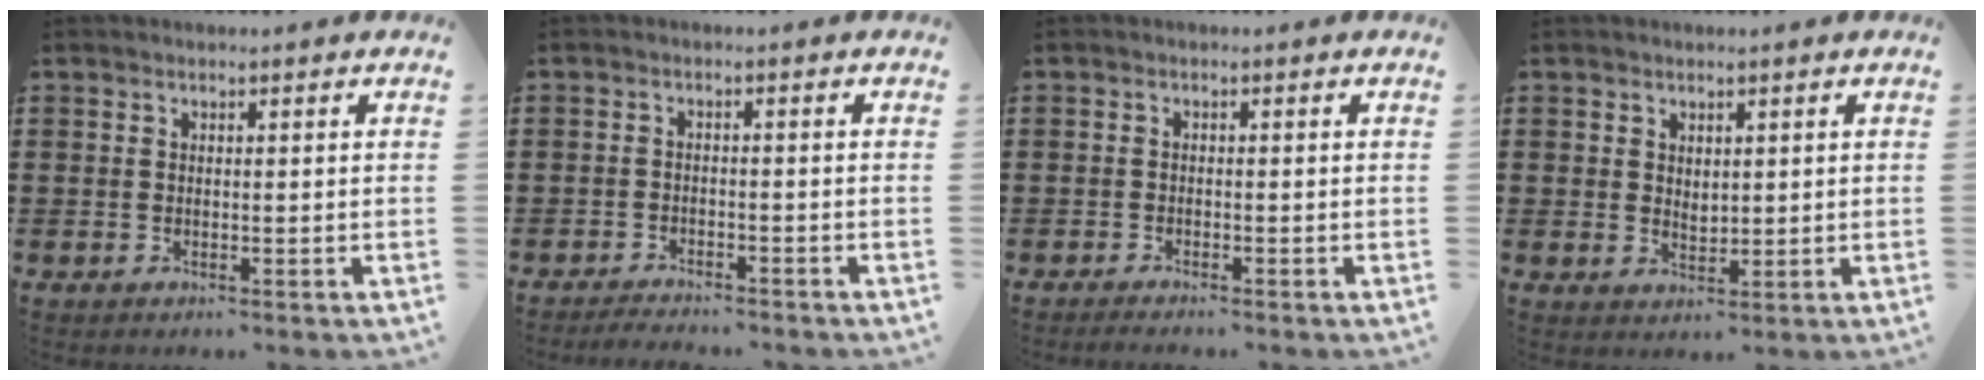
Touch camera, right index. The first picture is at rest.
{"total": 2.1, "force": [-2.1, 0.1, 0.1], "torque": [-0.007, 0.002, -0.045]}
{"total": 0.9, "force": [-0.9, -0.1, 0.2], "torque": [-0.004, -0.002, -0.018]}
{"total": 1.8, "force": [1.2, 1.2, 0.5], "torque": [-0.014, 0.006, 0.024]}